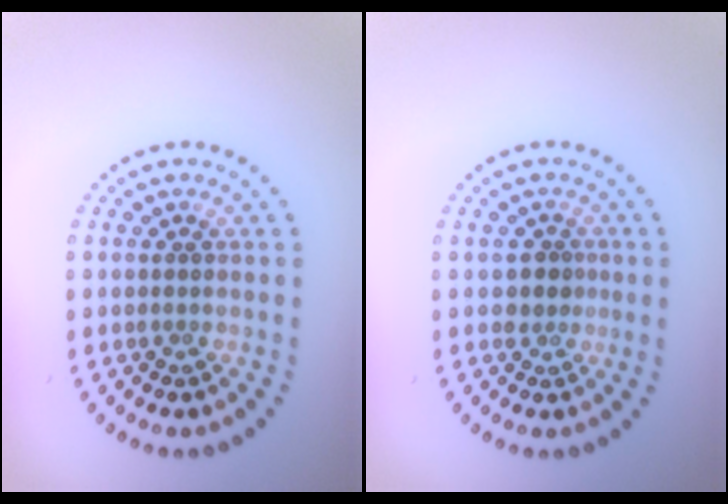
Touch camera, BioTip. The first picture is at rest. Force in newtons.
{"total": 1.6, "press": 1.4, "slide": 0.8}